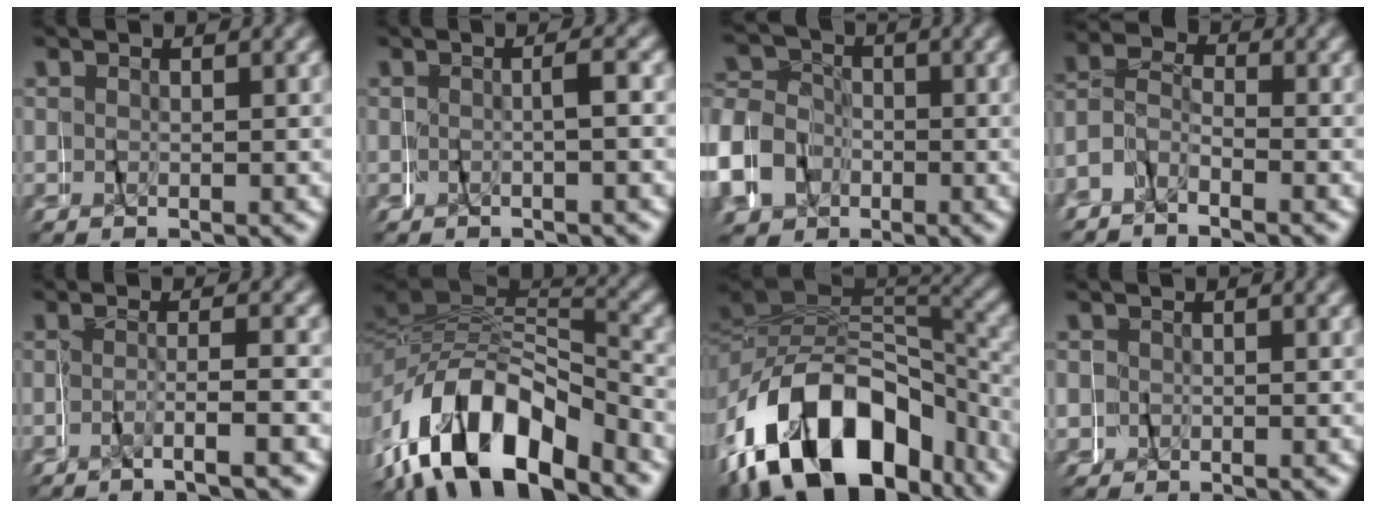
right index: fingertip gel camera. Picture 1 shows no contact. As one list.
[{"total": 1.2, "force": [-0.7, -1.0, 0.2], "torque": [-0.012, 0.006, -0.010]}, {"total": 7.8, "force": [-1.6, 7.3, 2.4], "torque": [-0.073, -0.012, -0.031]}, {"total": 5.0, "force": [-2.0, 4.1, 1.8], "torque": [-0.057, 0.002, -0.046]}, {"total": 2.9, "force": [-2.4, 0.1, 1.7], "torque": [-0.042, 0.004, -0.045]}, {"total": 11.8, "force": [-3.8, 7.5, 8.3], "torque": [-0.180, -0.014, -0.053]}, {"total": 16.0, "force": [-6.1, 10.0, 10.8], "torque": [-0.219, -0.029, -0.076]}, {"total": 3.2, "force": [0.4, 3.0, 0.9], "torque": [-0.032, 0.011, -0.003]}]